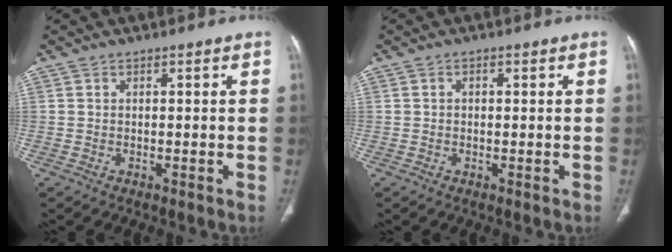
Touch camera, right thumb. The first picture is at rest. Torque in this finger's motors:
{"motor_torque": [-0.22, -0.18, -0.35, 0.32, 0.06]}